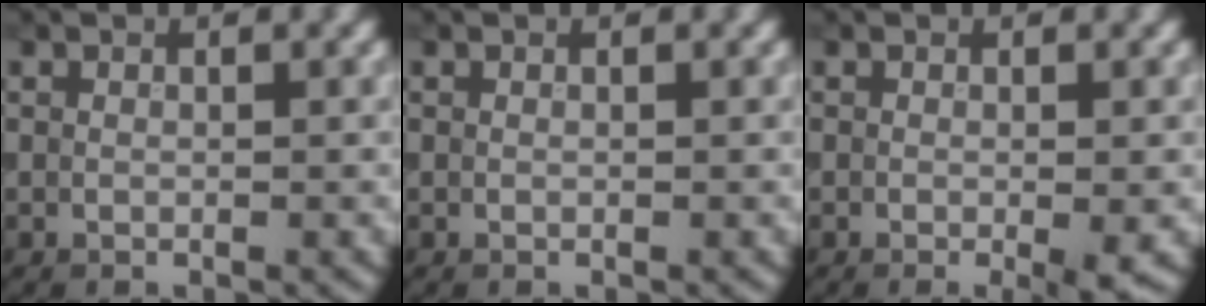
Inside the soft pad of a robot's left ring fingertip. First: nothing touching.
{"total": 0.0}
{"total": 2.0, "force": [-0.5, 0.3, 1.9], "torque": [-0.027, -0.010, -0.005]}